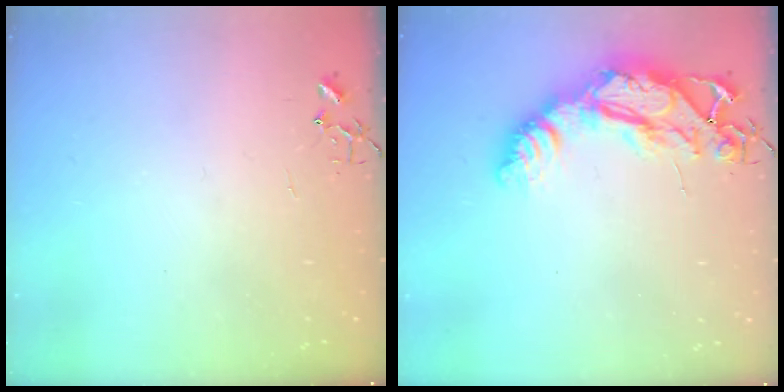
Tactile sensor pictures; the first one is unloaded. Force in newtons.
{"total": 19.9, "press": 19.8, "slide": 1.8}